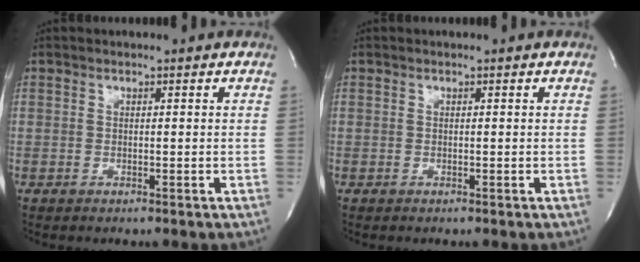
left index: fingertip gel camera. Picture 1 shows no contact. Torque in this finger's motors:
{"motor_torque": [-0.01, 0.01, 0.00, 0.00]}